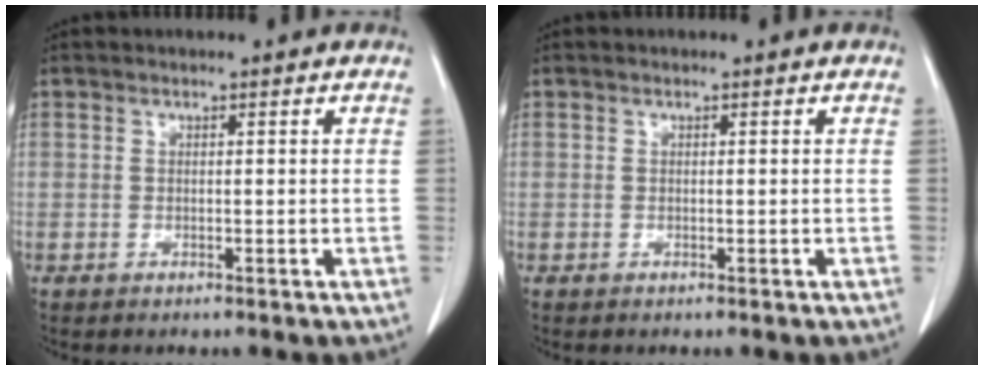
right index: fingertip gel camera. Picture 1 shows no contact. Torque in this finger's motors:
{"motor_torque": [-0.02, 0.01, 0.00, 0.00]}